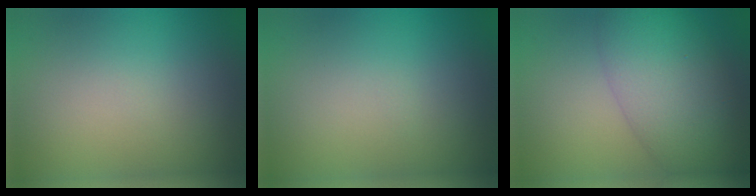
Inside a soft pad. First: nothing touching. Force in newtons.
{"total": 0.0}
{"total": 8.1, "press": 8.1, "slide": 0.2}